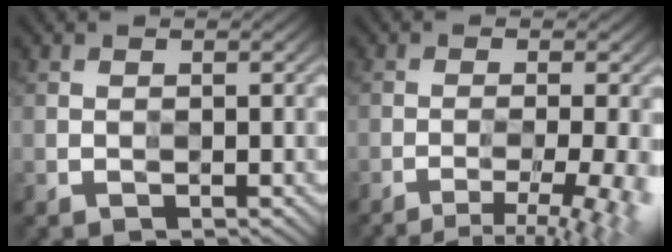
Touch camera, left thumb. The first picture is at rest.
{"total": 6.7, "force": [-3.3, 1.5, 5.6], "torque": [-0.080, -0.003, -0.045]}